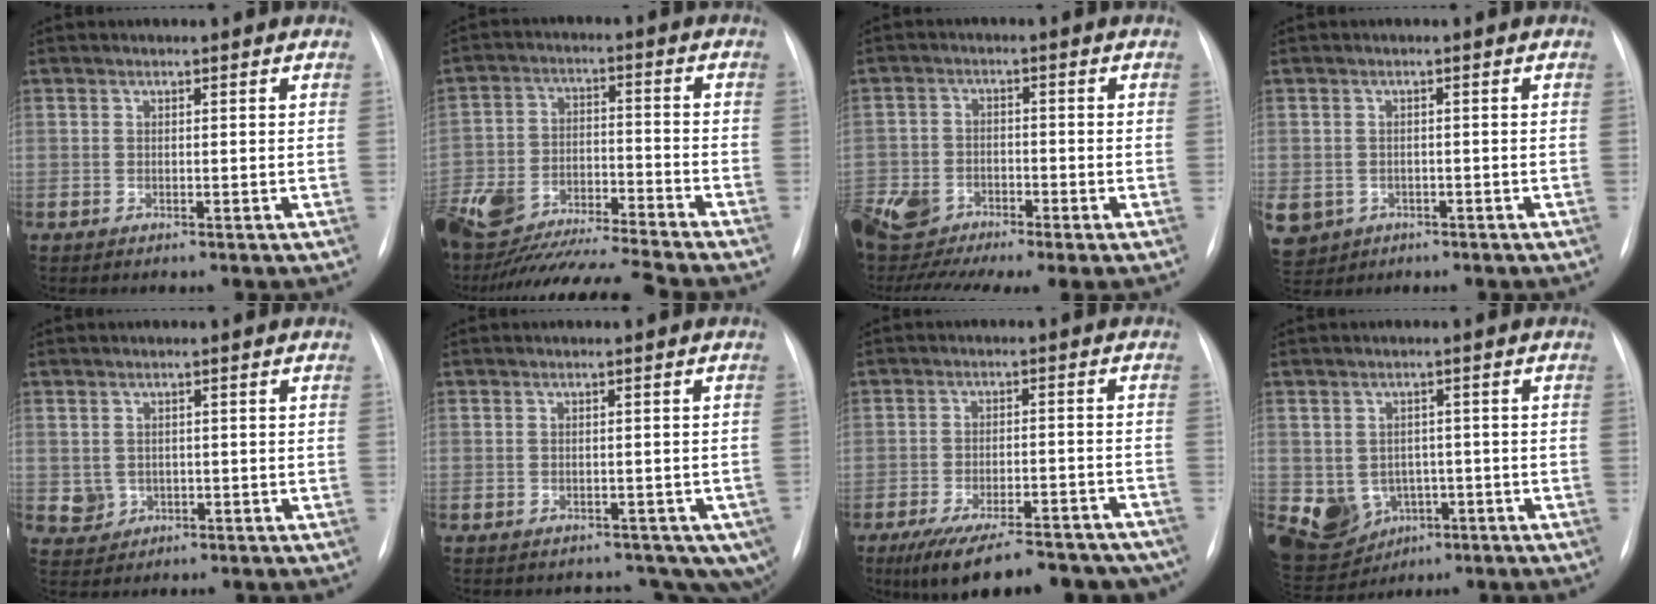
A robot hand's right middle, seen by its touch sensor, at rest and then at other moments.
{"total": 21.7, "force": [-19.6, 1.4, 9.2], "torque": [-0.208, -0.025, -0.327]}
{"total": 13.1, "force": [-8.6, 5.5, 8.1], "torque": [-0.190, 0.004, -0.148]}
{"total": 10.2, "force": [-4.2, 8.6, 3.4], "torque": [-0.113, 0.000, -0.052]}
{"total": 3.0, "force": [-0.4, 2.9, 0.7], "torque": [-0.009, 0.003, 0.004]}
{"total": 11.9, "force": [-7.9, 7.1, 5.3], "torque": [-0.083, 0.004, -0.079]}
{"total": 20.7, "force": [-17.0, 6.3, 9.9], "torque": [-0.130, 0.000, -0.225]}
{"total": 12.7, "force": [-4.1, 10.8, 5.3], "torque": [-0.131, 0.016, -0.044]}